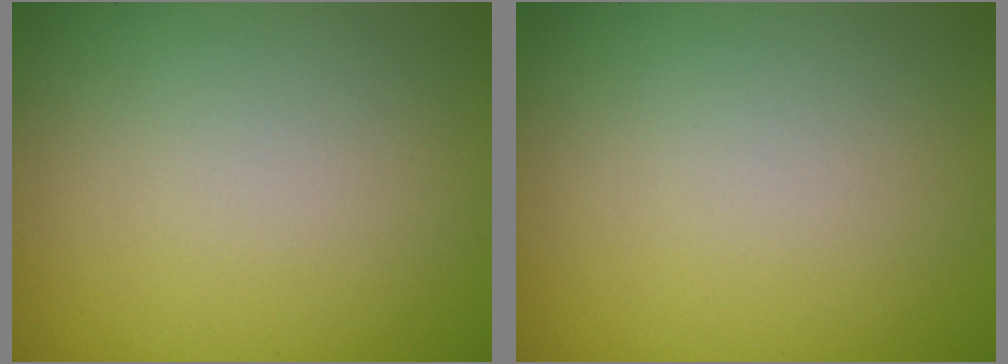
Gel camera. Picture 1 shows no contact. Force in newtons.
{"total": 0.0}